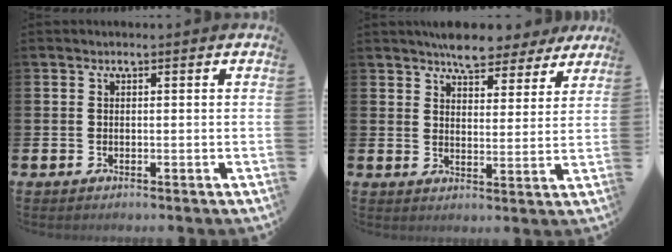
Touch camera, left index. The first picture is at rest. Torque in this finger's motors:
{"motor_torque": [1.15, -0.99, 0.52, 0.05]}